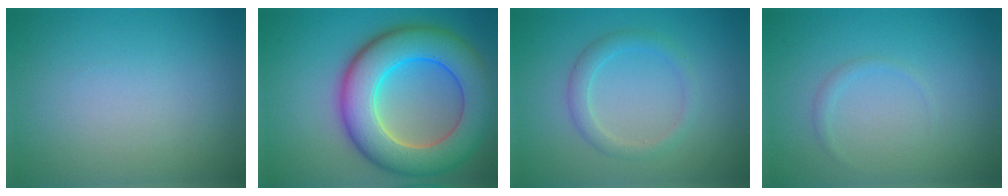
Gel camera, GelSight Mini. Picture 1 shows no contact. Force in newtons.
{"total": 10.9, "press": 10.9, "slide": 0.7}
{"total": 2.1, "press": 2.1, "slide": 0.2}
{"total": 0.7, "press": 0.7, "slide": 0.1}